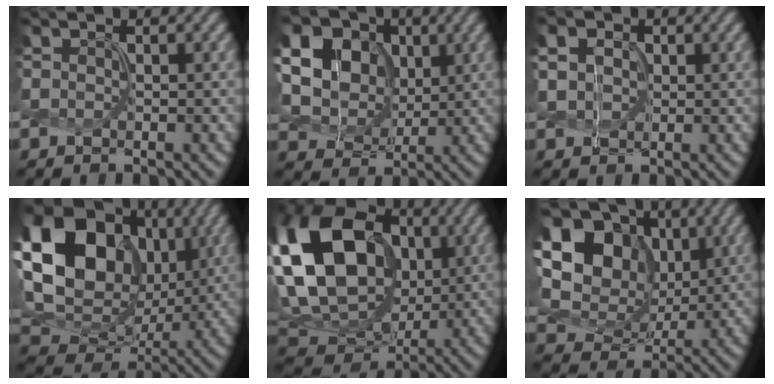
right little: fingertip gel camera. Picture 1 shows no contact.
{"total": 14.8, "force": [5.1, 12.1, 6.8], "torque": [-0.205, 0.033, 0.122]}
{"total": 1.0, "force": [-0.1, 1.0, 0.0], "torque": [-0.028, 0.000, 0.024]}
{"total": 20.0, "force": [4.4, 16.1, 11.1], "torque": [-0.266, 0.038, 0.101]}
{"total": 18.1, "force": [3.1, 13.6, 11.6], "torque": [-0.265, 0.036, 0.081]}
{"total": 14.2, "force": [4.3, 11.2, 7.5], "torque": [-0.195, 0.041, 0.107]}